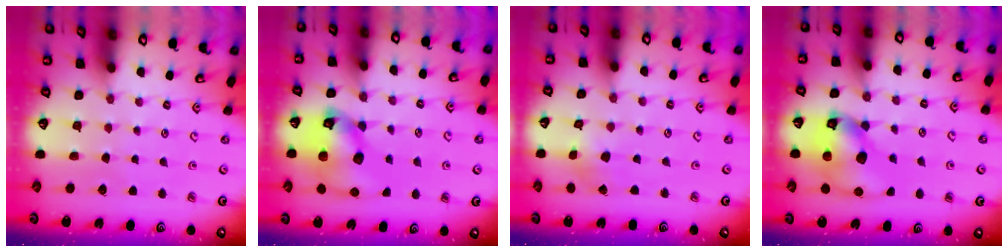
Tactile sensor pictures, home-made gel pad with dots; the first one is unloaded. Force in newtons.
{"total": 12.7, "press": 12.6, "slide": 1.7}
{"total": 2.3, "press": 2.2, "slide": 0.3}
{"total": 13.6, "press": 13.4, "slide": 1.9}